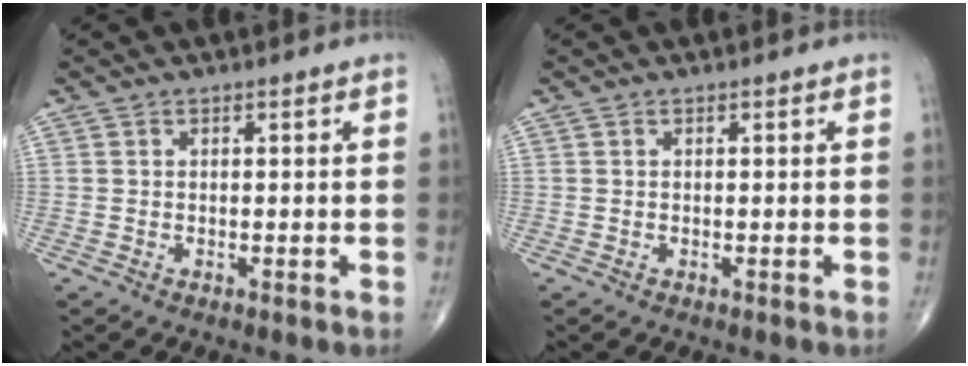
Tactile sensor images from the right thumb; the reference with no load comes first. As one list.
[{"total": 0.0}]